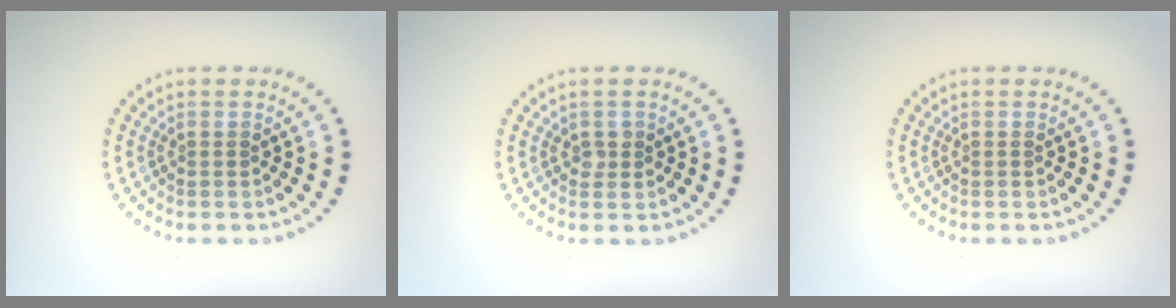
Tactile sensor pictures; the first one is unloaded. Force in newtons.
{"total": 0.9, "press": 0.9, "slide": 0.2}
{"total": 0.0}